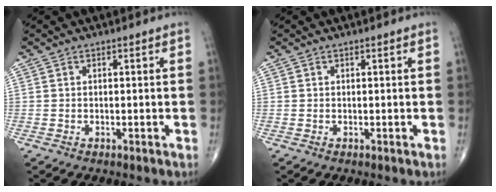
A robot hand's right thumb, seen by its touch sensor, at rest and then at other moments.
{"total": 0.0}